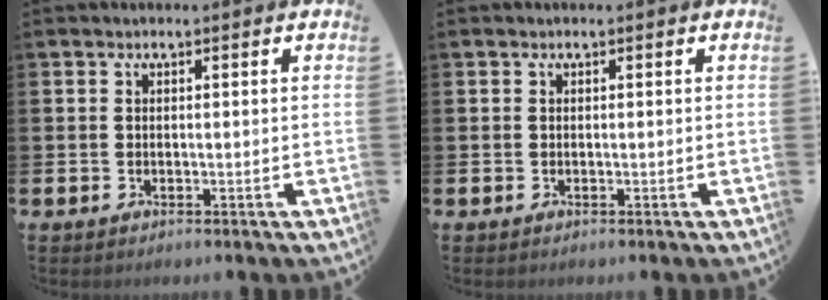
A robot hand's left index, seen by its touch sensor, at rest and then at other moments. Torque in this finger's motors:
{"motor_torque": [0.00, 0.00, 0.00, -0.01]}